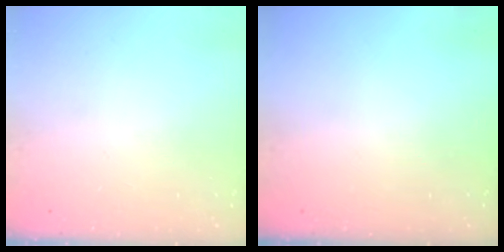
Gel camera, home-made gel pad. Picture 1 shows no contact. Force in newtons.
{"total": 0.0}